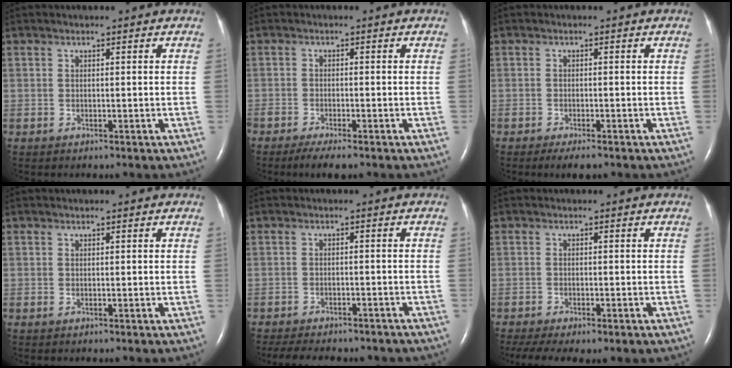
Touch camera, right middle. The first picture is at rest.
{"total": 4.6, "force": [-3.4, 0.9, 2.9], "torque": [-0.048, -0.010, -0.053]}
{"total": 3.0, "force": [-2.2, 0.8, 1.9], "torque": [-0.030, -0.005, -0.032]}
{"total": 0.0}
{"total": 15.6, "force": [-13.3, 5.1, 6.3], "torque": [-0.132, -0.010, -0.162]}
{"total": 9.6, "force": [-6.9, 3.2, 5.9], "torque": [-0.104, -0.009, -0.098]}